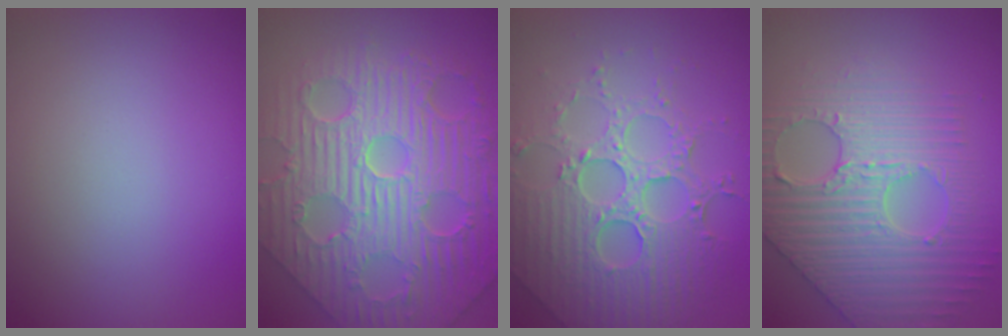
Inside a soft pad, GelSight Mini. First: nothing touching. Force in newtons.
{"total": 12.5, "press": 8.2, "slide": 9.5}
{"total": 7.4, "press": 5.5, "slide": 4.9}
{"total": 6.4, "press": 5.5, "slide": 3.3}